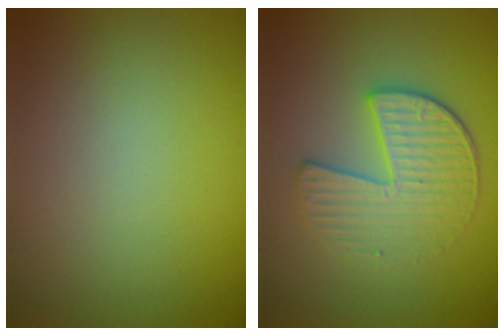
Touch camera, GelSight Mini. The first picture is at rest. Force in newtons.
{"total": 4.0, "press": 3.5, "slide": 1.8}